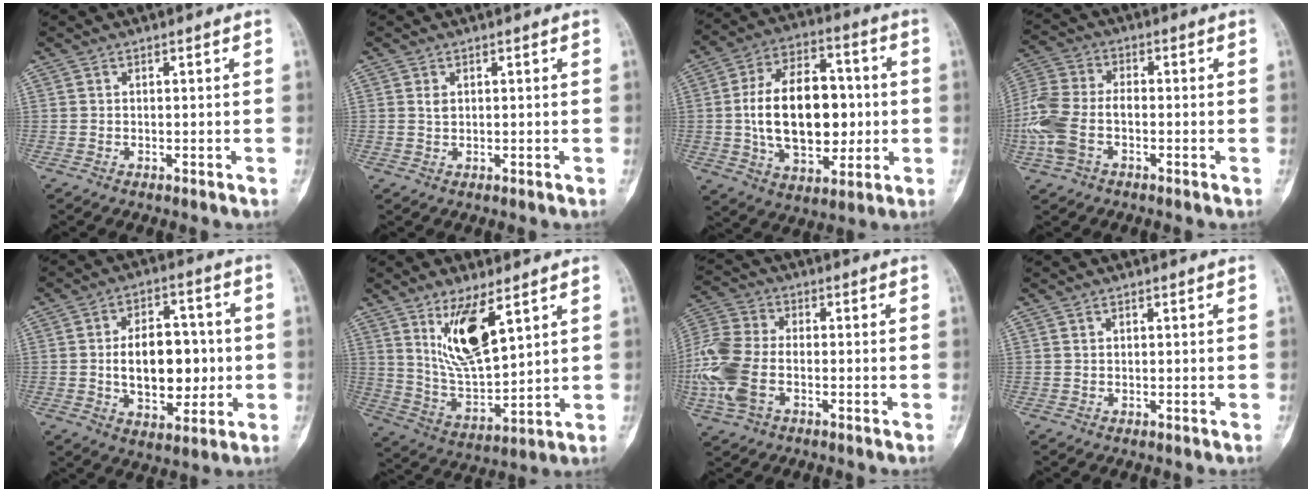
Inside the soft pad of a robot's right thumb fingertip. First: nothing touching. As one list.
[{"total": 1.3, "force": [0.4, 0.9, 0.8], "torque": [-0.007, 0.001, 0.009]}, {"total": 20.5, "force": [-0.1, 12.5, 16.3], "torque": [-0.241, 0.018, 0.006]}, {"total": 11.5, "force": [-2.9, 7.1, 8.5], "torque": [-0.203, 0.024, -0.064]}, {"total": 14.6, "force": [-0.4, 9.0, 11.5], "torque": [-0.144, 0.015, 0.002]}, {"total": 13.9, "force": [6.6, 5.1, 11.1], "torque": [-0.187, -0.041, 0.141]}, {"total": 13.7, "force": [-3.2, 8.6, 10.2], "torque": [-0.243, 0.013, -0.068]}, {"total": 0.7, "force": [0.4, 0.5, 0.4], "torque": [-0.008, -0.001, 0.007]}]